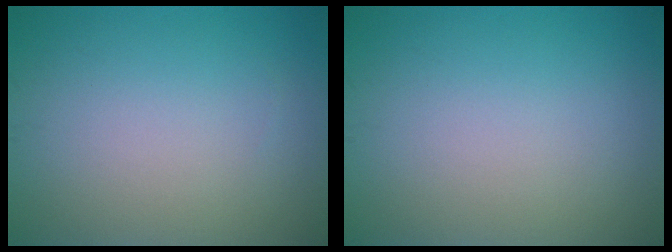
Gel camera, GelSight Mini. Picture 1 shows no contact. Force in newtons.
{"total": 0.0}